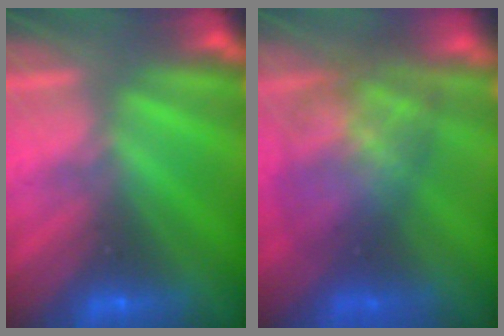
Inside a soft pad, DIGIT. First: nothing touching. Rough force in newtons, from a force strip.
{"total": 5.9}